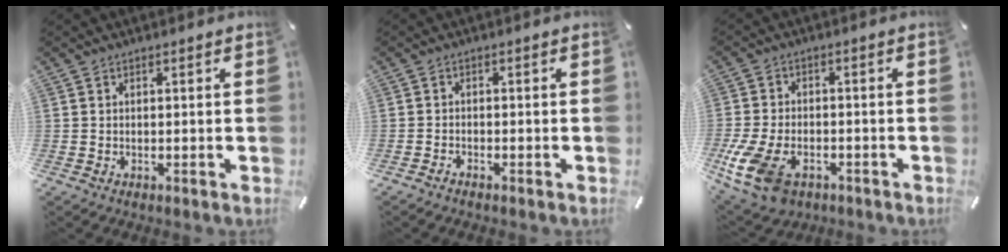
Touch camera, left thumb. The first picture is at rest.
{"total": 1.0, "force": [-1.0, 0.0, 0.0], "torque": [-0.001, 0.003, -0.022]}
{"total": 11.2, "force": [-5.1, 7.1, 7.0], "torque": [-0.159, 0.018, -0.091]}